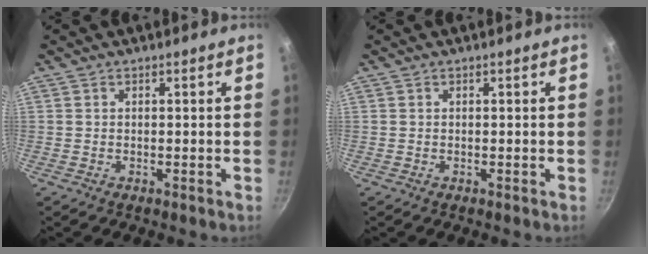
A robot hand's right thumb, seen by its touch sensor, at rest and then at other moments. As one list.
[{"total": 0.0}]